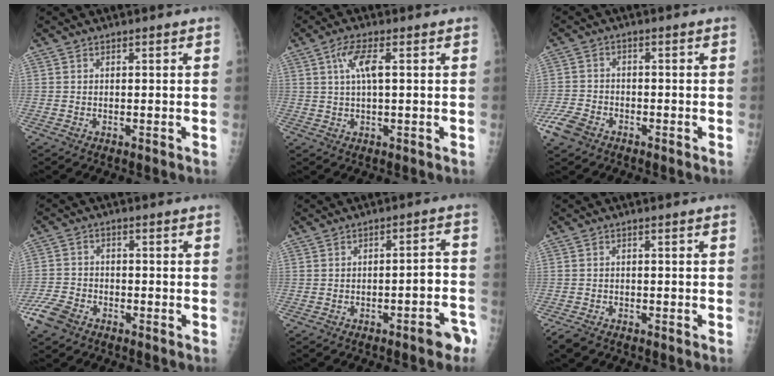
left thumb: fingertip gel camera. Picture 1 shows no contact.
{"total": 4.9, "force": [1.4, 1.2, 4.6], "torque": [-0.105, 0.010, 0.030]}
{"total": 5.5, "force": [-3.4, 3.5, 2.5], "torque": [-0.058, 0.012, -0.064]}
{"total": 6.1, "force": [-3.9, 3.7, 2.8], "torque": [-0.062, 0.013, -0.076]}
{"total": 6.2, "force": [-3.6, 1.9, 4.7], "torque": [-0.047, 0.039, -0.042]}
{"total": 2.9, "force": [-2.3, 1.3, 1.0], "torque": [-0.025, 0.001, -0.040]}